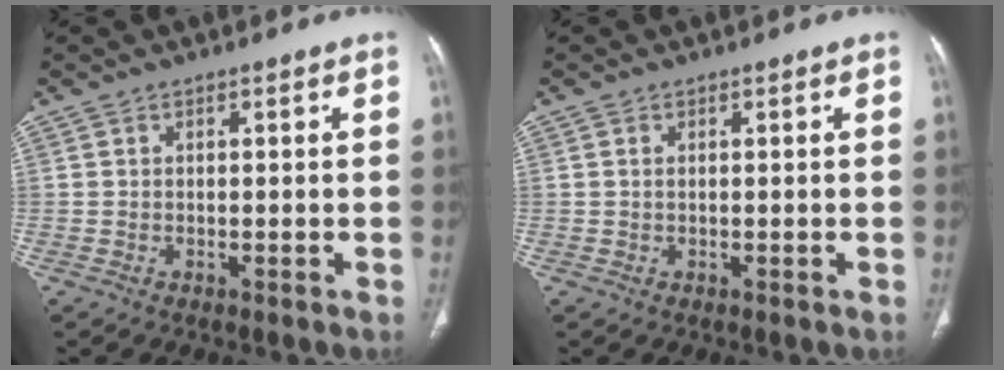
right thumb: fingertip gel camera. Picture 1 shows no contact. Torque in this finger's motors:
{"motor_torque": [0.07, -0.30, -0.44, 0.32, -0.03]}